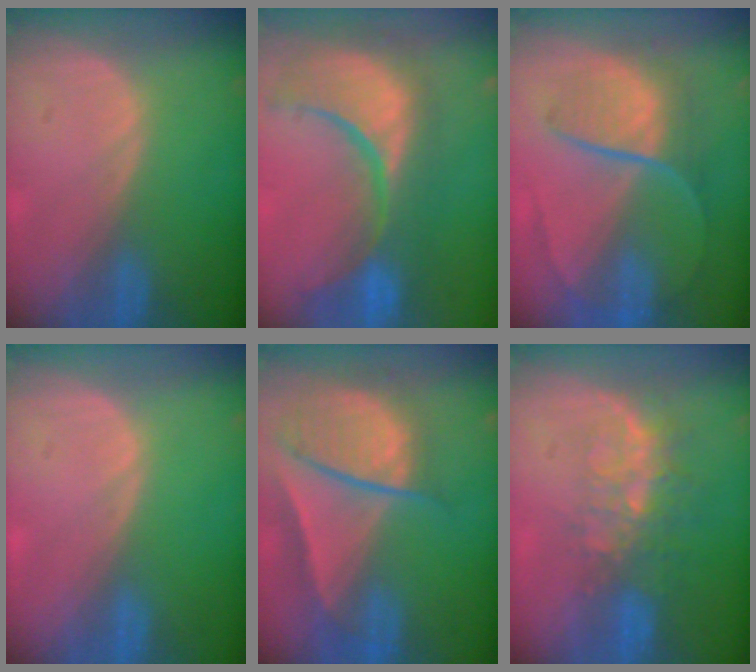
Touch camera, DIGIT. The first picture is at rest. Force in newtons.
{"total": 14.0, "press": 12.0, "slide": 7.3}
{"total": 8.7, "press": 7.5, "slide": 4.5}
{"total": 0.0}
{"total": 9.4, "press": 8.1, "slide": 4.8}
{"total": 8.2, "press": 6.8, "slide": 4.6}